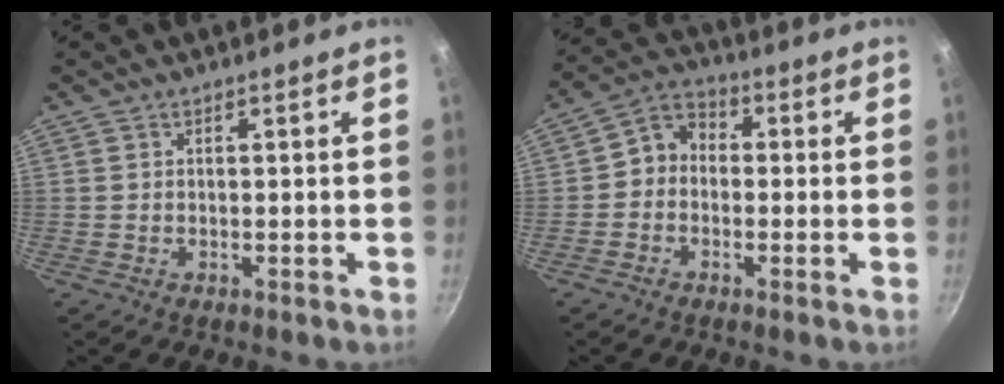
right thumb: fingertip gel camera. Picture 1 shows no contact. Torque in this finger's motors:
{"motor_torque": [-0.07, 0.10, 0.15, 0.06, 0.05]}